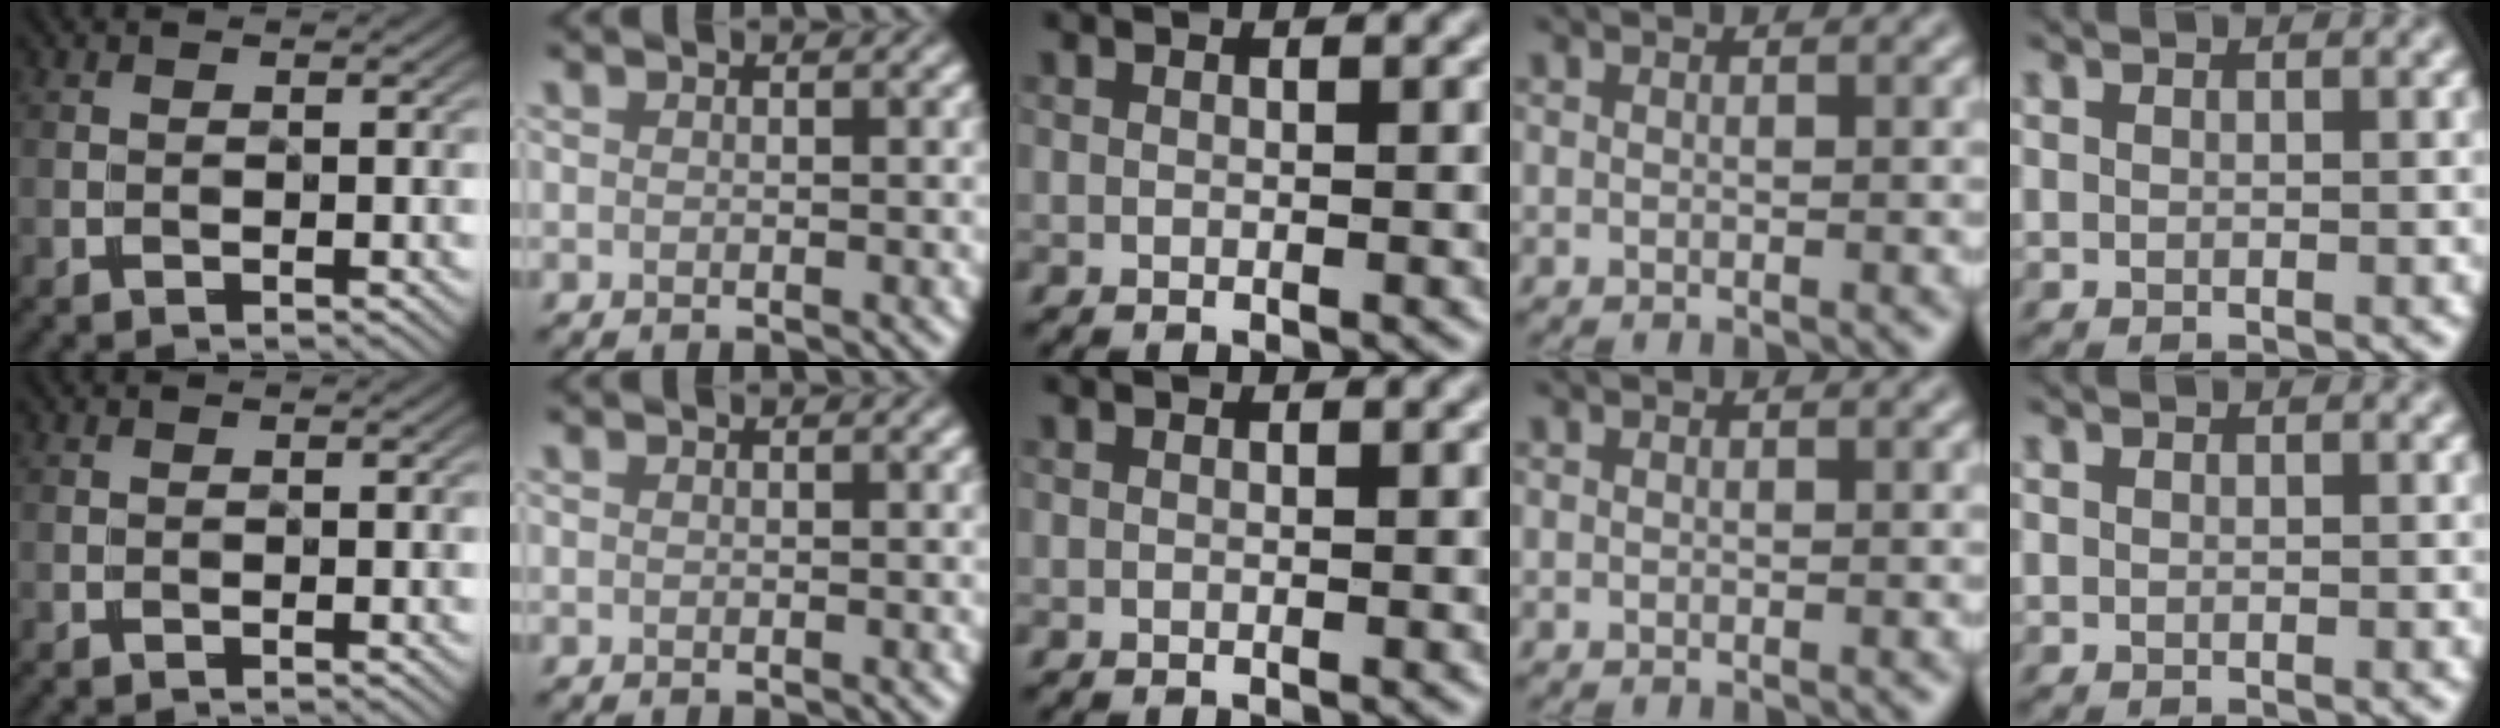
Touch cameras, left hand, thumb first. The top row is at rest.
{}